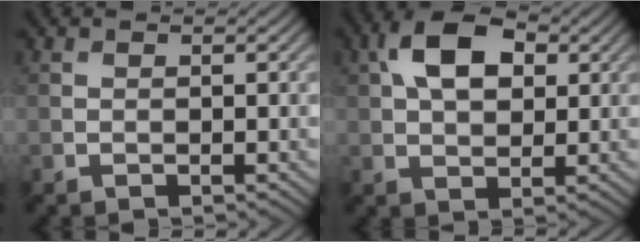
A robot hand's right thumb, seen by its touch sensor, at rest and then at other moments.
{"total": 8.6, "force": [2.7, 5.1, 6.3], "torque": [-0.123, 0.014, 0.039]}